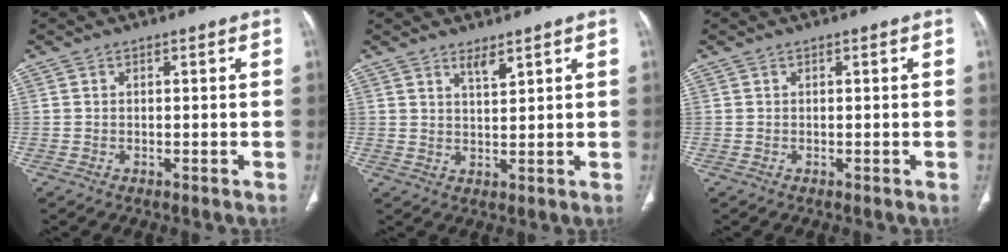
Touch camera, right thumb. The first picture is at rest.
{"total": 2.7, "force": [2.1, 0.6, 1.6], "torque": [-0.022, -0.021, 0.043]}
{"total": 0.0}